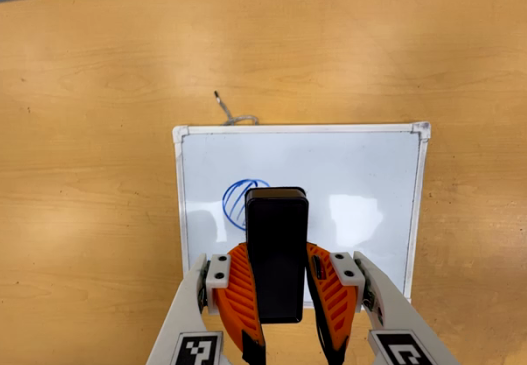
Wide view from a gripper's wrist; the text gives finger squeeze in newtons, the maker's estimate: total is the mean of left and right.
{"total": 7.1, "left": 5.5, "right": 8.7}